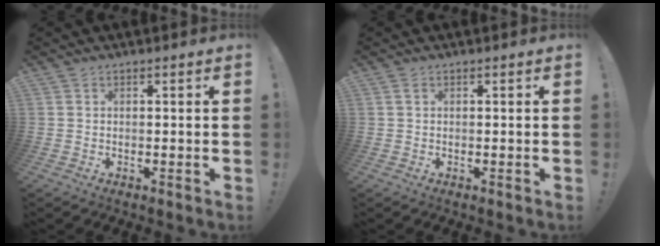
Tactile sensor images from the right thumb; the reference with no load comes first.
{"total": 0.5, "force": [0.2, 0.3, 0.4], "torque": [-0.007, 0.003, 0.003]}